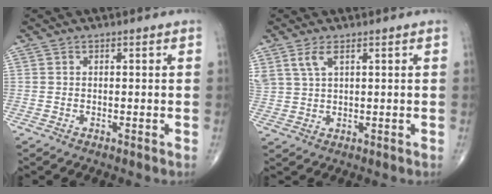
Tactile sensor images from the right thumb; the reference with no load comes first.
{"total": 3.9, "force": [2.1, 1.6, 2.9], "torque": [-0.068, 0.001, 0.050]}